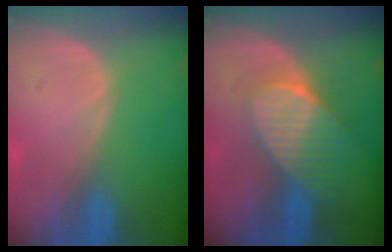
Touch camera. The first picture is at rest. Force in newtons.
{"total": 7.4, "press": 6.7, "slide": 3.1}